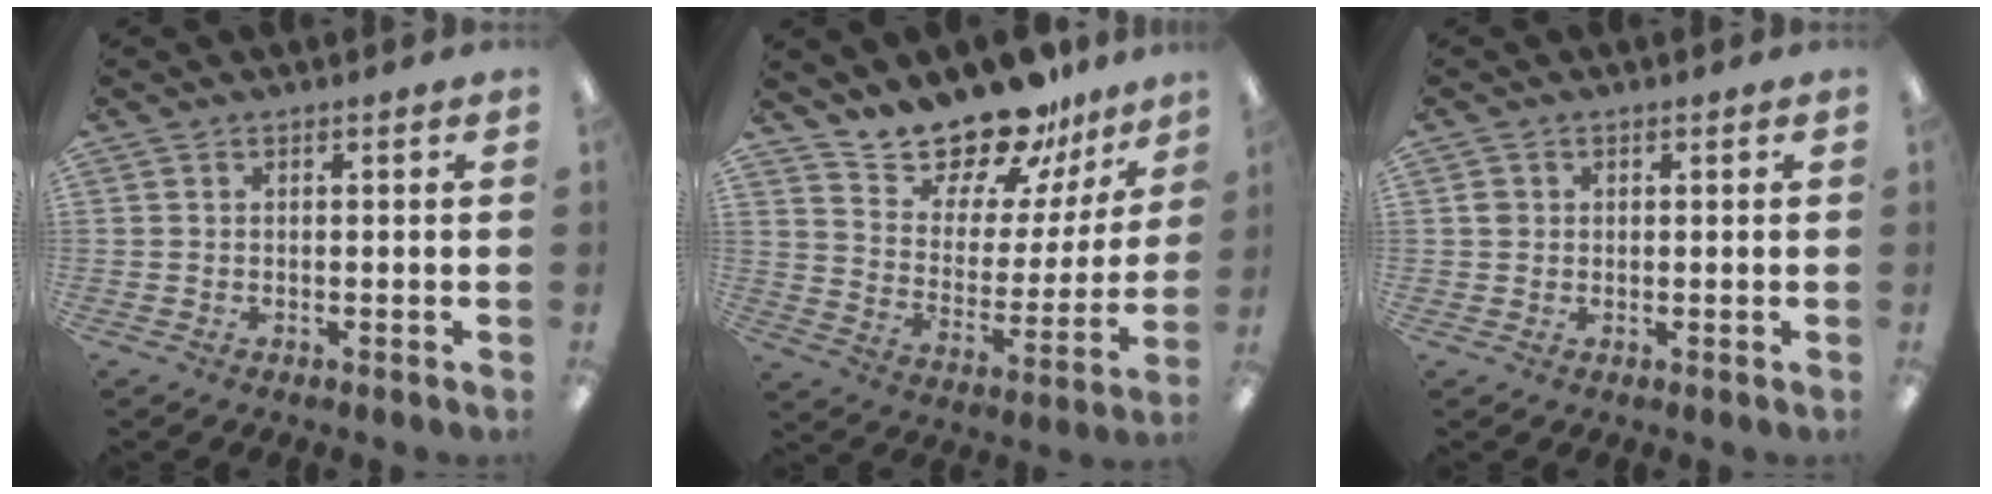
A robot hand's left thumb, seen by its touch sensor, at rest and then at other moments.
{"total": 17.5, "force": [16.2, 5.6, 3.6], "torque": [-0.071, -0.146, 0.293]}
{"total": 1.5, "force": [0.1, 1.5, 0.5], "torque": [-0.010, 0.004, 0.000]}